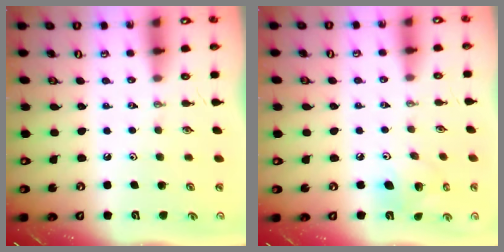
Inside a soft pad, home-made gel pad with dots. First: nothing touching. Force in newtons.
{"total": 9.0, "press": 8.8, "slide": 1.8}